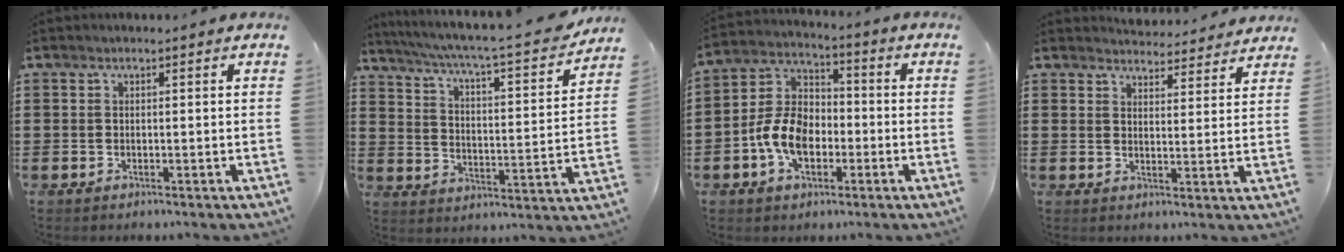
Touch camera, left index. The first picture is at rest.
{"total": 5.1, "force": [4.4, 0.1, 2.7], "torque": [-0.076, -0.038, 0.064]}
{"total": 8.7, "force": [-3.0, 5.7, 5.8], "torque": [-0.144, 0.011, -0.064]}
{"total": 4.0, "force": [4.0, 0.4, 0.1], "torque": [-0.008, -0.023, 0.071]}